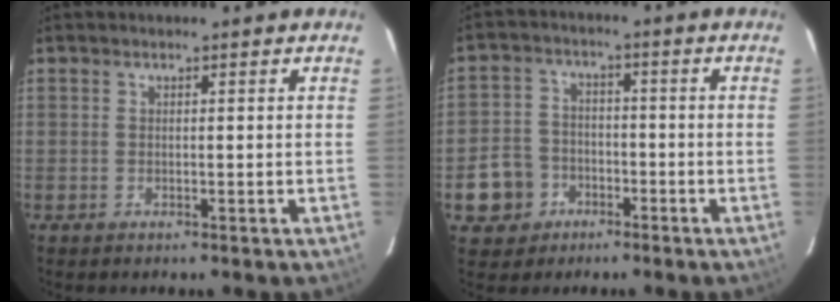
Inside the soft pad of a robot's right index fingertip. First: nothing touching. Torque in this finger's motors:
{"motor_torque": [-0.45, -0.27, -0.58, -0.21]}